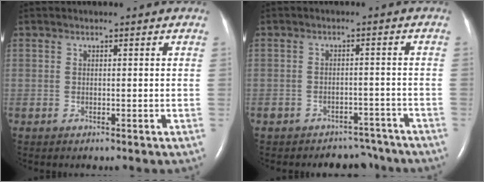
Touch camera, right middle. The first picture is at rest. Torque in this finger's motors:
{"motor_torque": [-0.08, -0.23, 0.03, 0.01]}